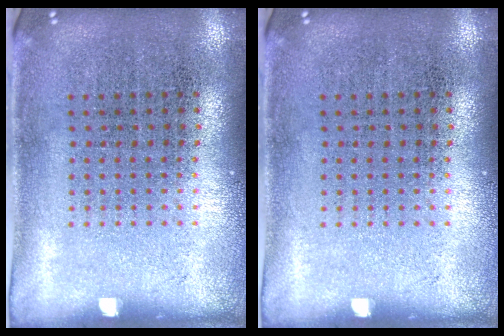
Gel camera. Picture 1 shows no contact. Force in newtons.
{"total": 0.0}